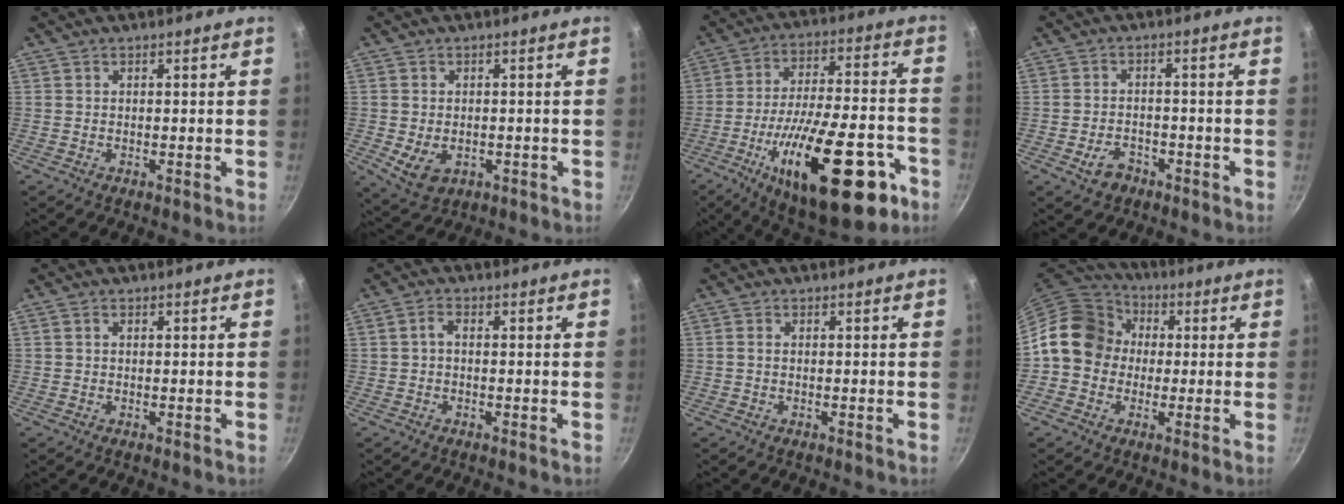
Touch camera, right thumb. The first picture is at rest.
{"total": 5.7, "force": [-1.1, 4.1, 3.8], "torque": [-0.057, -0.008, -0.005]}
{"total": 27.8, "force": [-12.2, 10.8, 22.6], "torque": [-0.316, 0.042, -0.176]}
{"total": 4.4, "force": [-2.5, 3.0, 1.9], "torque": [-0.025, 0.023, -0.035]}
{"total": 0.7, "force": [0.2, 0.5, 0.4], "torque": [-0.007, 0.004, 0.005]}
{"total": 2.0, "force": [0.0, 1.2, 1.6], "torque": [-0.030, 0.009, -0.002]}
{"total": 1.0, "force": [0.0, 0.7, 0.7], "torque": [-0.015, 0.003, -0.001]}
{"total": 13.4, "force": [0.7, 11.7, 6.4], "torque": [-0.071, 0.031, -0.006]}